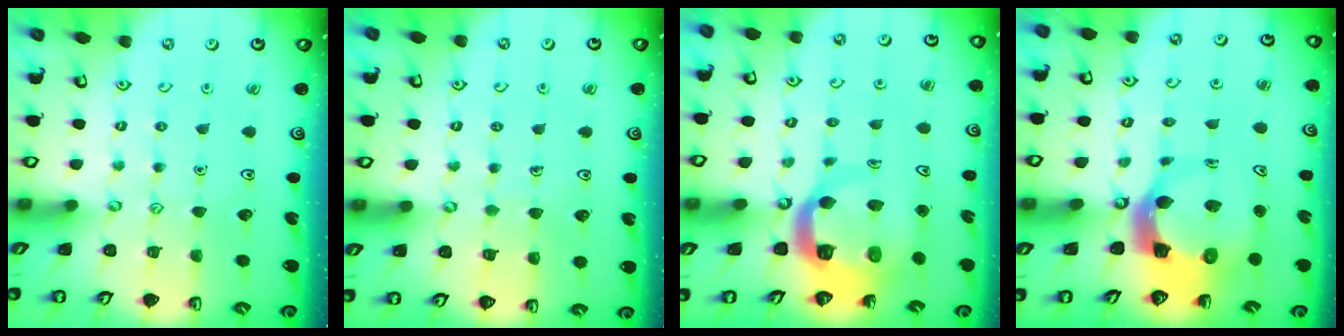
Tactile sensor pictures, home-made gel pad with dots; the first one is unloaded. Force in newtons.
{"total": 4.1, "press": 4.0, "slide": 0.4}
{"total": 9.3, "press": 9.2, "slide": 1.3}
{"total": 6.9, "press": 6.8, "slide": 0.7}